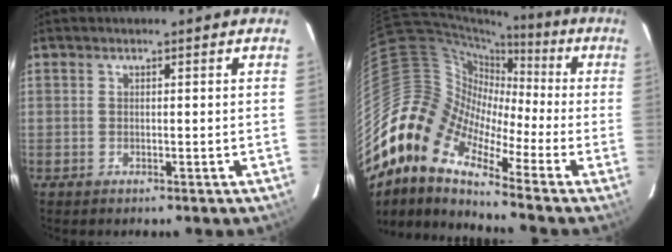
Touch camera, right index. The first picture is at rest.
{"total": 12.7, "force": [-6.8, 7.2, 8.0], "torque": [-0.131, 0.010, -0.159]}